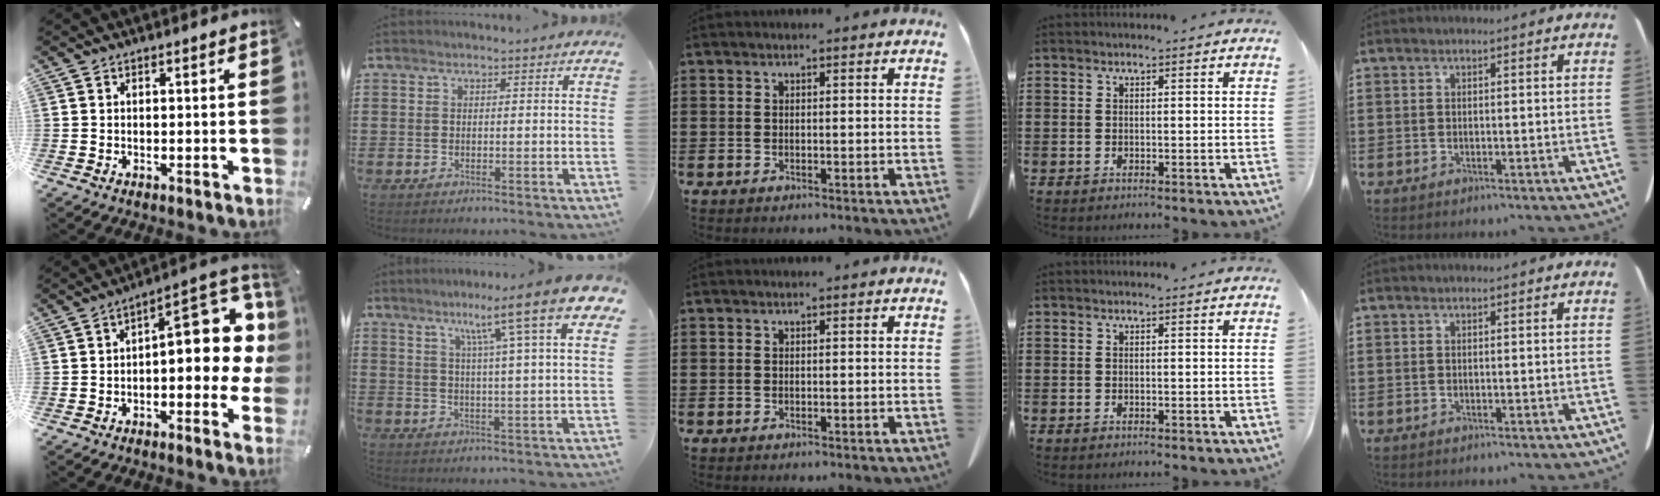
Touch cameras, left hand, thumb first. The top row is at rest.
{"thumb": {"total": 15.9, "force": [1.7, 7.2, 14.1], "torque": [-0.165, -0.025, 0.025]}, "index": {"total": 12.6, "force": [7.6, 0.3, 10.0], "torque": [-0.180, -0.023, 0.112]}}